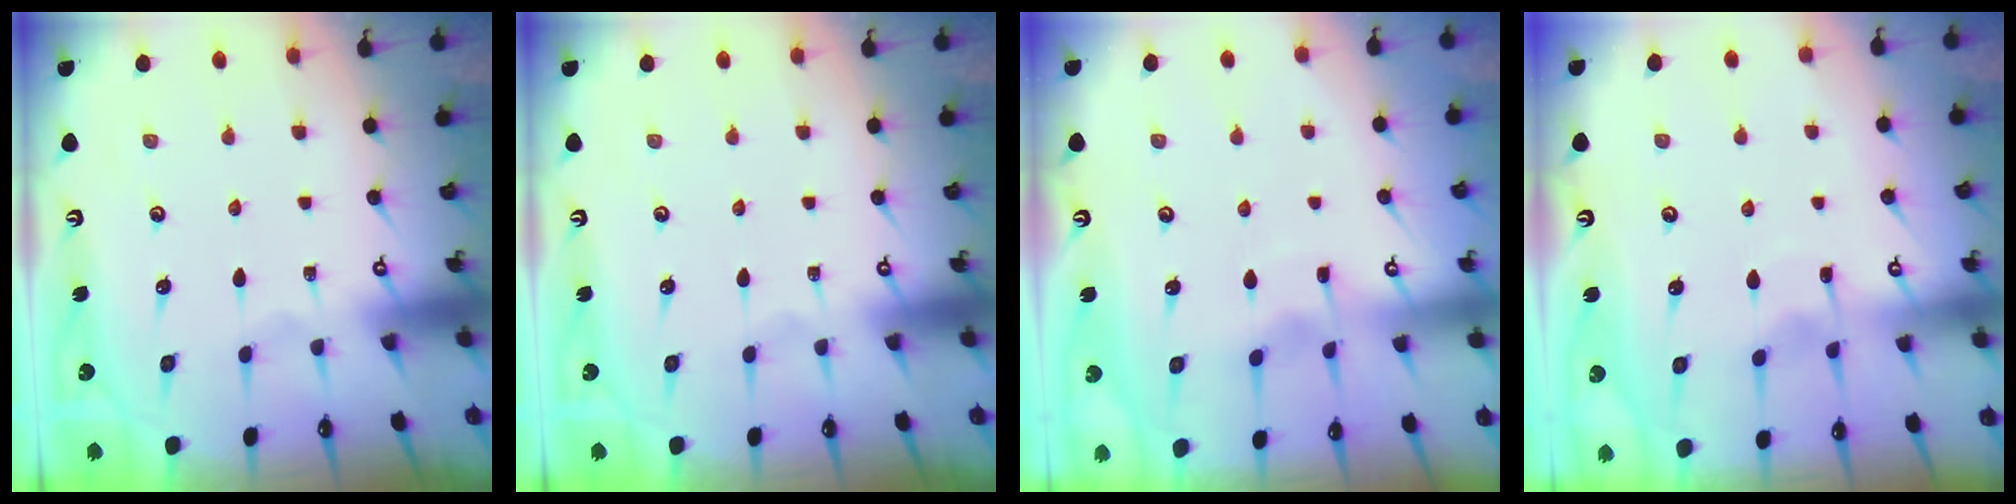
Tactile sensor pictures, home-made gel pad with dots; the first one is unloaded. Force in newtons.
{"total": 0.0}
{"total": 2.9, "press": 2.9, "slide": 0.1}
{"total": 4.7, "press": 4.7, "slide": 0.3}